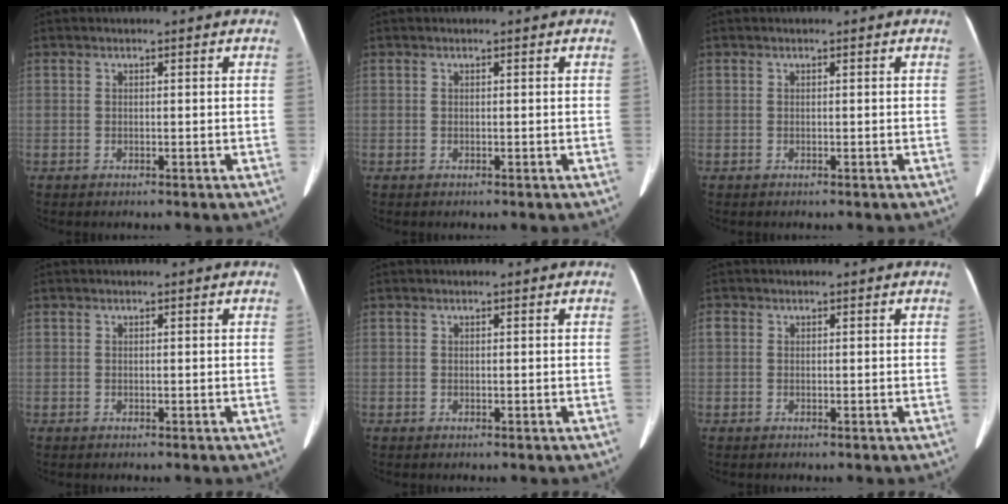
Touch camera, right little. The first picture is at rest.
{"total": 0.0}
{"total": 0.0}
{"total": 0.0}
{"total": 0.0}
{"total": 0.7, "force": [0.1, 0.6, 0.3], "torque": [-0.005, 0.008, 0.001]}